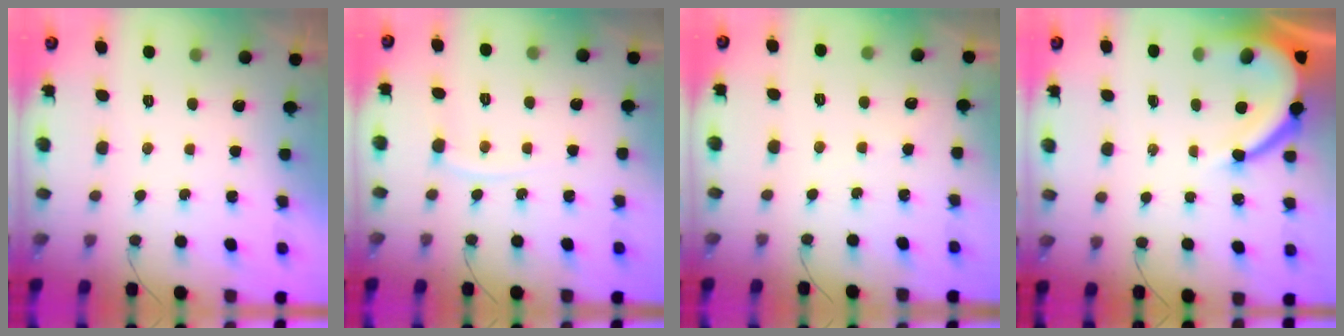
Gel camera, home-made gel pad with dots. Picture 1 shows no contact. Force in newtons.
{"total": 5.3, "press": 5.3, "slide": 0.6}
{"total": 2.0, "press": 2.0, "slide": 0.3}
{"total": 10.2, "press": 10.1, "slide": 1.1}